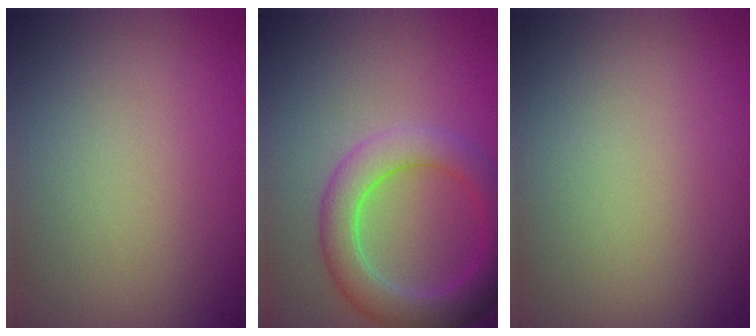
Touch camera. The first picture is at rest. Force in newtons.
{"total": 4.6, "press": 4.6, "slide": 0.3}
{"total": 0.0}